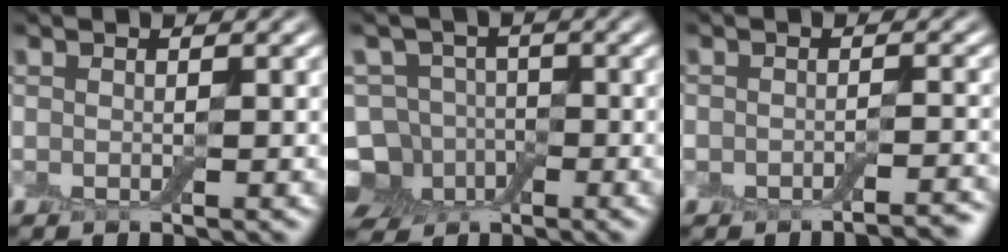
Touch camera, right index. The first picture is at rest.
{"total": 7.3, "force": [-3.7, 5.6, 2.8], "torque": [-0.035, 0.000, -0.080]}
{"total": 3.2, "force": [-2.8, 1.0, 1.1], "torque": [-0.012, 0.000, -0.033]}